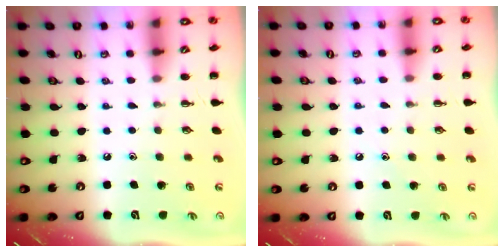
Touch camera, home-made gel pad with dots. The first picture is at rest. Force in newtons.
{"total": 6.1, "press": 5.8, "slide": 2.0}